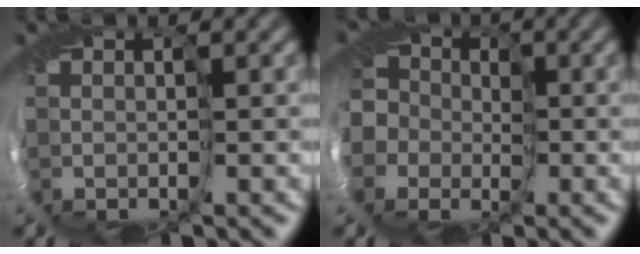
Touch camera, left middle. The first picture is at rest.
{"total": 8.4, "force": [0.8, 7.8, 2.9], "torque": [-0.066, 0.023, -0.041]}